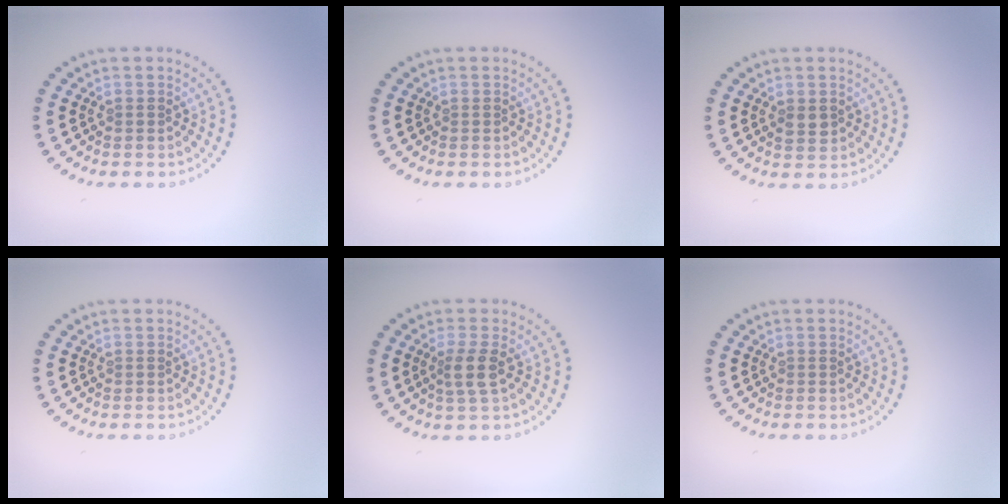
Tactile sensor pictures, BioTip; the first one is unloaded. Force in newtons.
{"total": 0.0}
{"total": 1.5, "press": 1.5, "slide": 0.2}
{"total": 0.0}
{"total": 2.3, "press": 2.0, "slide": 1.1}
{"total": 0.0}